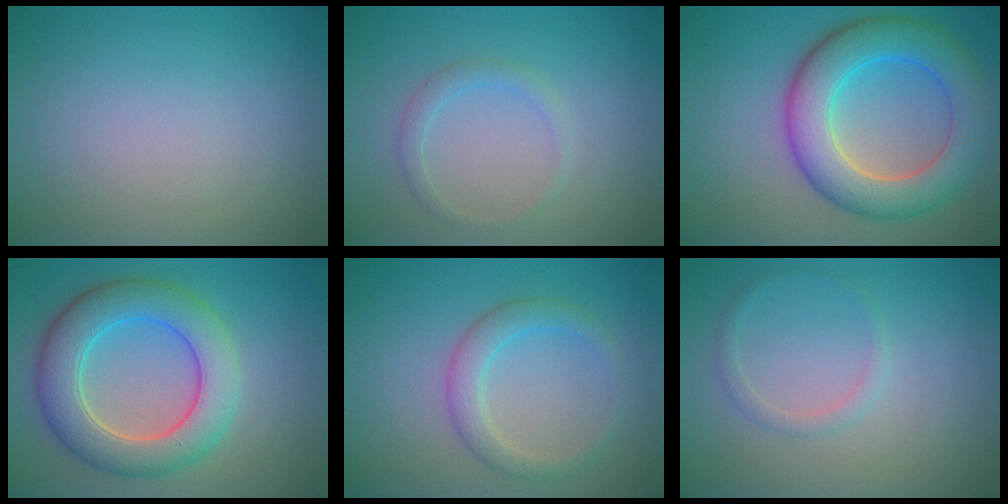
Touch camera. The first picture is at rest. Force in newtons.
{"total": 1.4, "press": 1.4, "slide": 0.1}
{"total": 8.3, "press": 8.3, "slide": 0.2}
{"total": 7.6, "press": 7.6, "slide": 0.6}
{"total": 2.8, "press": 2.8, "slide": 0.2}
{"total": 1.2, "press": 1.2, "slide": 0.2}